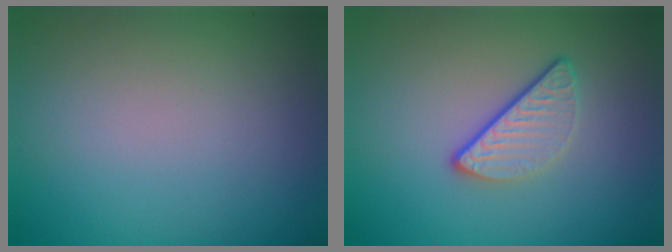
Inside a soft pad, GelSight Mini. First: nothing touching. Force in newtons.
{"total": 3.2, "press": 2.4, "slide": 2.1}